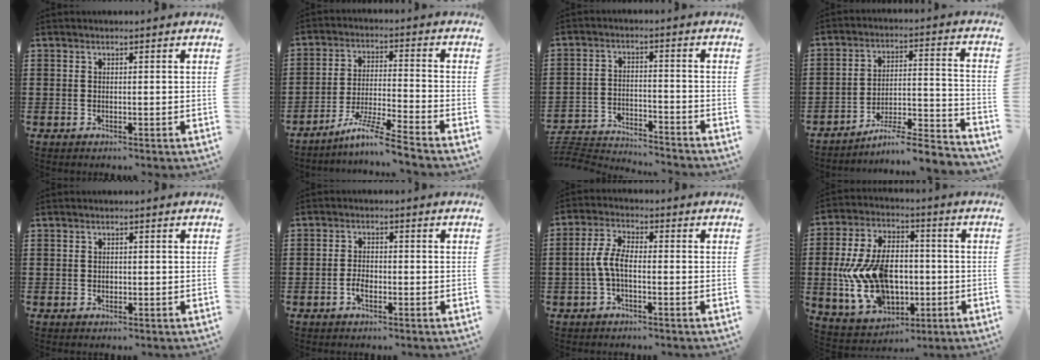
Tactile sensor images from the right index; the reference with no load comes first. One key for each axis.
{"total": 7.1, "fx": -6.0, "fy": -0.6, "fz": 3.7, "tx": -0.082, "ty": -0.013, "tz": -0.118}
{"total": 3.9, "fx": -3.9, "fy": 0.3, "fz": 0.4, "tx": -0.027, "ty": -0.003, "tz": -0.088}
{"total": 5.6, "fx": -5.1, "fy": 0.2, "fz": 2.2, "tx": -0.036, "ty": -0.011, "tz": -0.103}
{"total": 0.7, "fx": 0.1, "fy": 0.6, "fz": 0.4, "tx": -0.010, "ty": 0.000, "tz": 0.004}
{"total": 2.4, "fx": -0.9, "fy": 1.2, "fz": 1.8, "tx": -0.045, "ty": -0.002, "tz": -0.020}
{"total": 4.9, "fx": -1.1, "fy": 2.0, "fz": 4.4, "tx": -0.107, "ty": -0.002, "tz": -0.029}
{"total": 14.5, "fx": -1.5, "fy": 9.3, "fz": 11.1, "tx": -0.262, "ty": 0.003, "tz": -0.021}